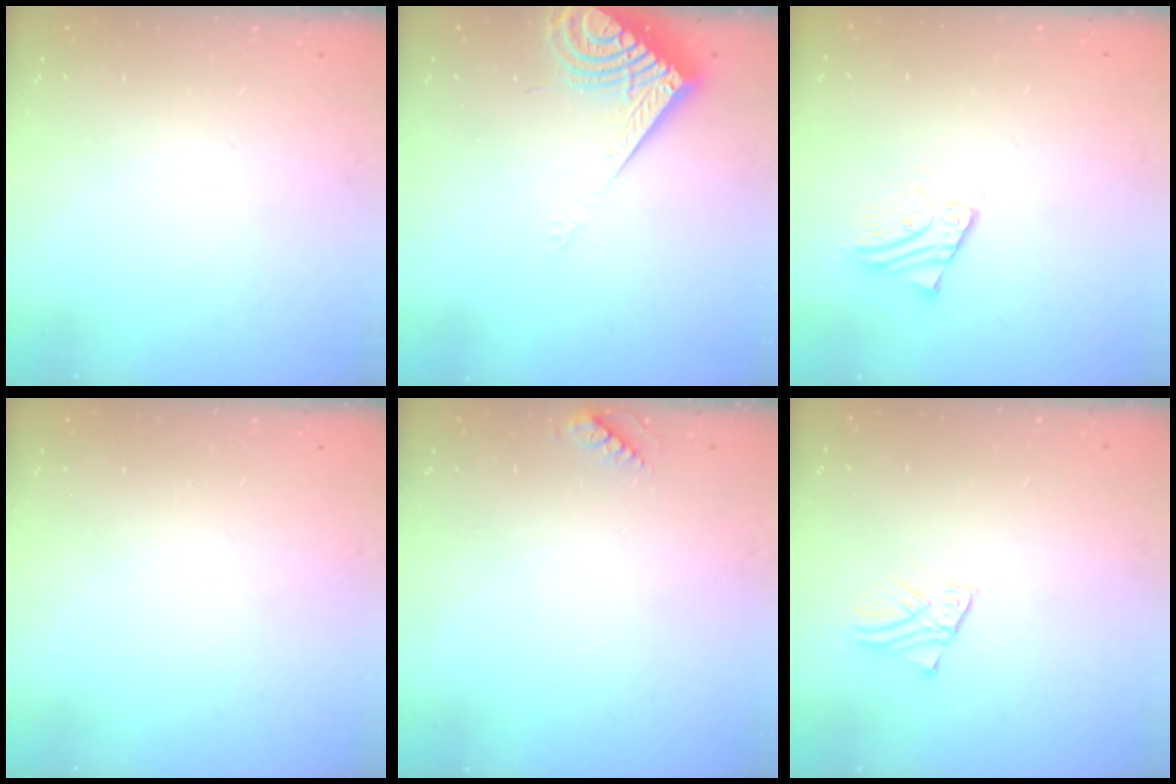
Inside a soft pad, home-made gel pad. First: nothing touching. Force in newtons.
{"total": 8.3, "press": 8.1, "slide": 1.3}
{"total": 3.2, "press": 3.2, "slide": 0.2}
{"total": 0.0}
{"total": 5.6, "press": 5.6, "slide": 0.7}
{"total": 1.6, "press": 1.6, "slide": 0.2}